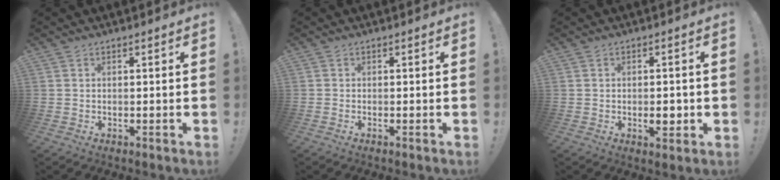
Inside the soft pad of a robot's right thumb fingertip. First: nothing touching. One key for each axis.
{"total": 0.6, "fx": -0.4, "fy": -0.2, "fz": 0.3, "tx": -0.012, "ty": 0.001, "tz": -0.006}
{"total": 3.5, "fx": -0.9, "fy": 1.8, "fz": 2.8, "tx": -0.028, "ty": -0.001, "tz": -0.018}